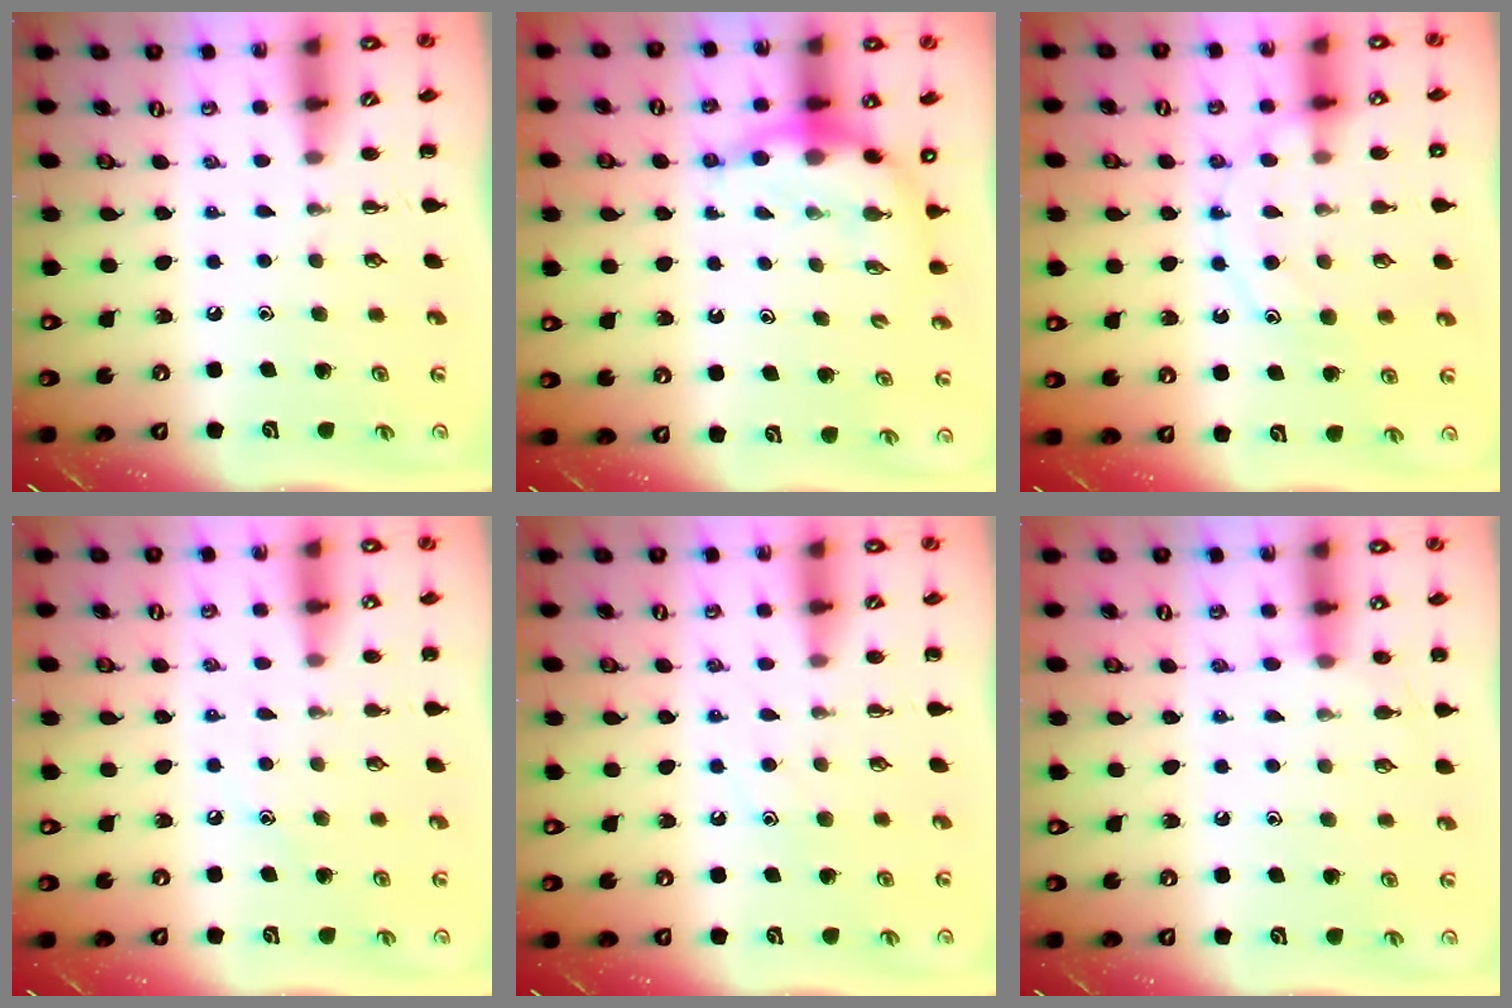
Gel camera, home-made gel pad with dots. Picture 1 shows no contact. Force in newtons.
{"total": 7.7, "press": 7.6, "slide": 0.9}
{"total": 11.8, "press": 11.7, "slide": 1.1}
{"total": 6.6, "press": 6.4, "slide": 1.7}
{"total": 6.9, "press": 6.8, "slide": 1.2}
{"total": 8.2, "press": 7.8, "slide": 2.5}